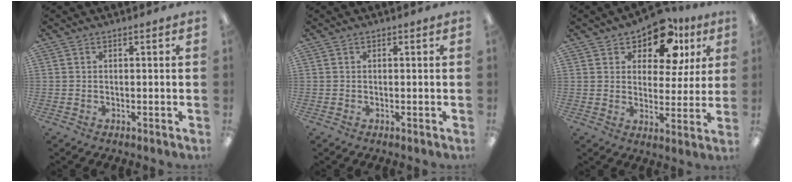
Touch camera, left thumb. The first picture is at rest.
{"total": 0.0}
{"total": 12.4, "force": [8.3, 6.6, 6.4], "torque": [-0.102, -0.039, 0.149]}